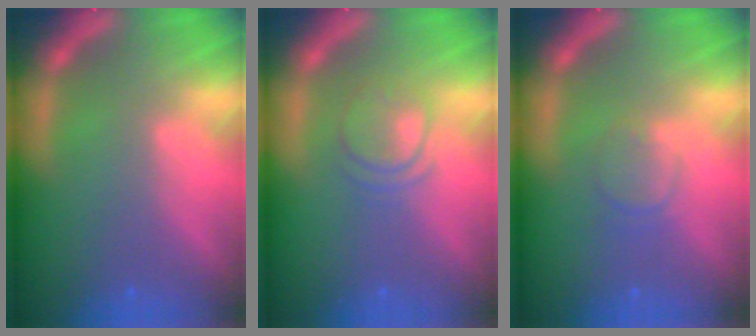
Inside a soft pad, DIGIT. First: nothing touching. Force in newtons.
{"total": 3.0}
{"total": 1.9}